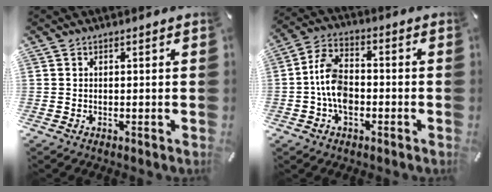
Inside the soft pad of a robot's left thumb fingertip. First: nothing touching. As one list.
[{"total": 8.8, "force": [-2.1, 6.0, 6.2], "torque": [-0.129, 0.018, -0.038]}]